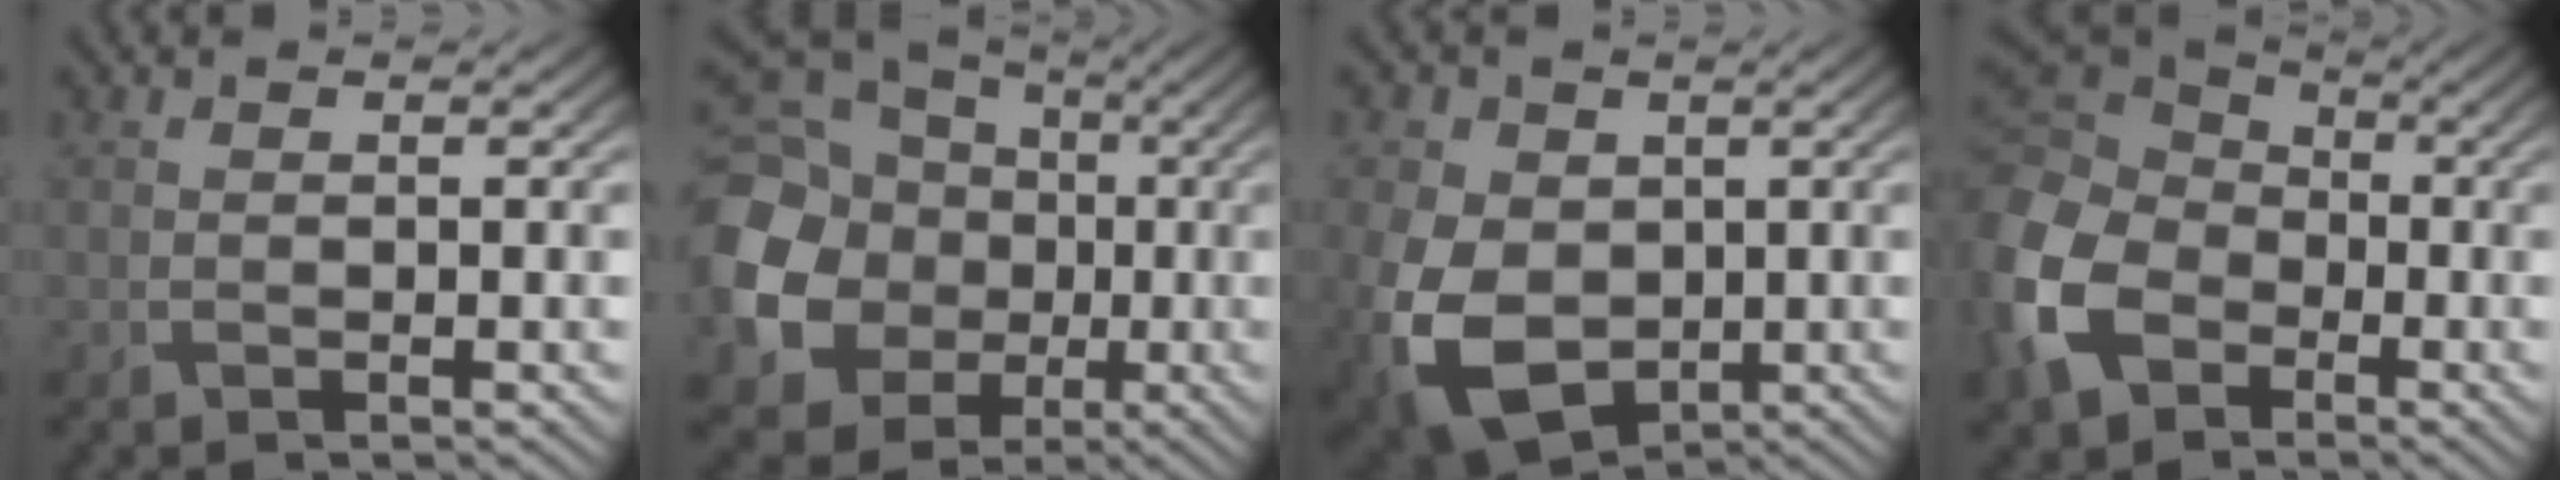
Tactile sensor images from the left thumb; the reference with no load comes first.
{"total": 19.0, "force": [-1.6, 17.1, 8.0], "torque": [-0.252, -0.038, -0.045]}
{"total": 12.9, "force": [-2.1, 9.6, 8.3], "torque": [-0.214, -0.030, -0.032]}
{"total": 14.0, "force": [-3.8, 11.0, 7.8], "torque": [-0.257, -0.041, -0.068]}